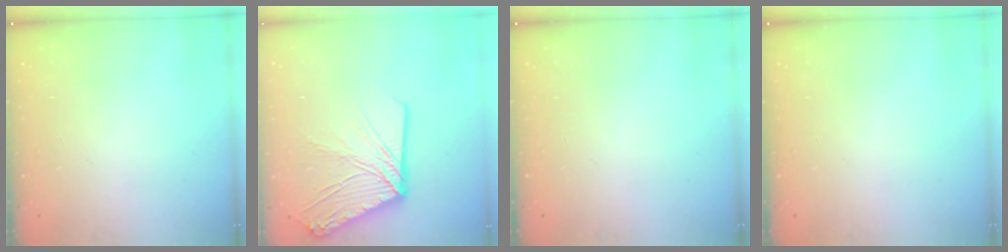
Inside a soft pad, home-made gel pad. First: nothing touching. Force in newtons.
{"total": 14.5, "press": 14.5, "slide": 1.3}
{"total": 0.0}
{"total": 0.0}